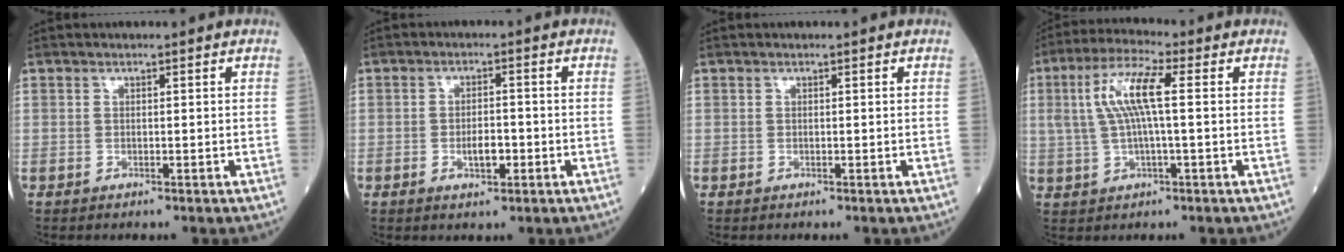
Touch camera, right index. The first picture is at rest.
{"total": 3.5, "force": [-1.2, 1.3, 3.0], "torque": [-0.050, 0.002, -0.019]}
{"total": 0.0}
{"total": 8.5, "force": [1.4, 1.3, 8.3], "torque": [-0.176, 0.020, 0.027]}